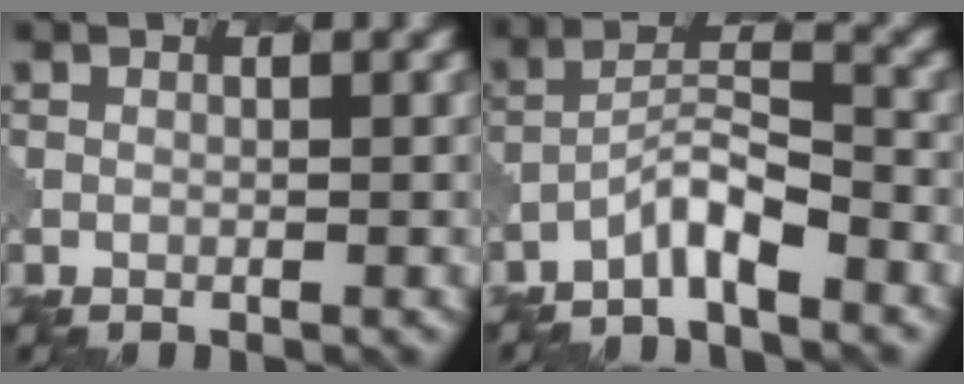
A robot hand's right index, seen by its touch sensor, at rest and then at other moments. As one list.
[{"total": 3.6, "force": [-2.7, 0.7, 2.2], "torque": [-0.042, 0.010, -0.053]}]